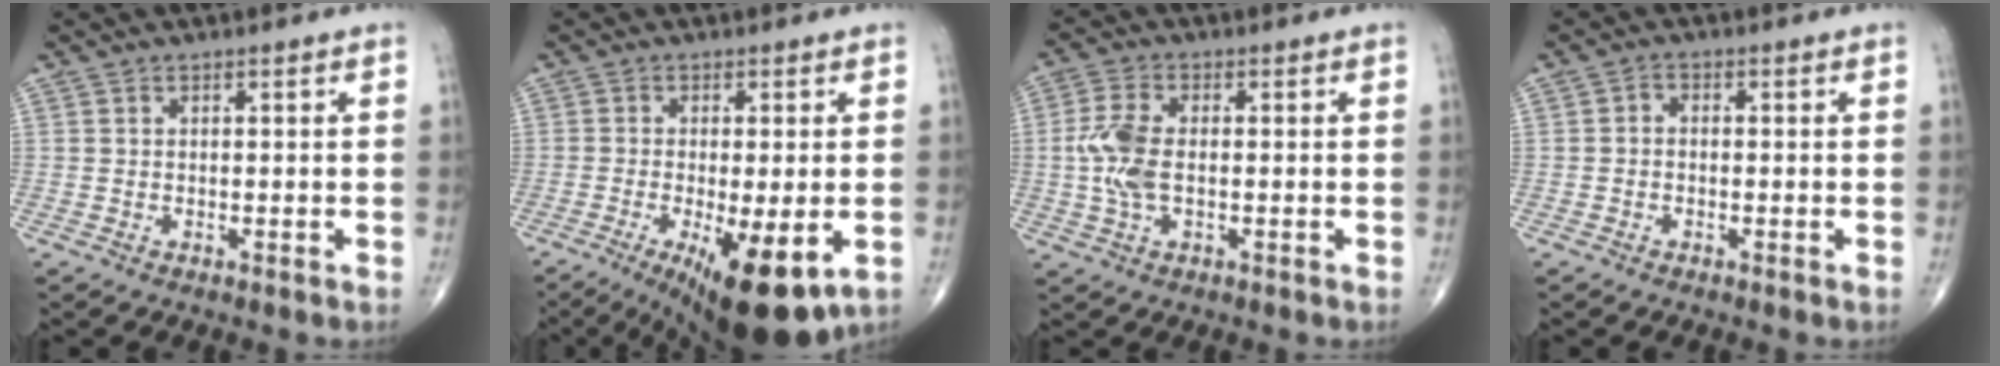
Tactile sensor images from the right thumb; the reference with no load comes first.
{"total": 13.8, "force": [-5.0, 4.3, 12.1], "torque": [-0.170, -0.017, -0.064]}
{"total": 7.3, "force": [-0.3, 3.8, 6.2], "torque": [-0.148, 0.008, -0.010]}
{"total": 1.4, "force": [-0.3, 1.0, 0.8], "torque": [-0.010, 0.006, -0.011]}